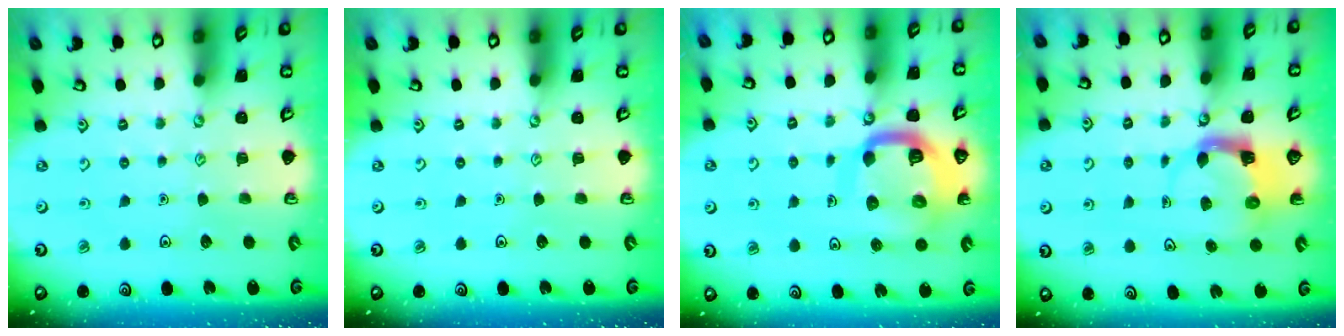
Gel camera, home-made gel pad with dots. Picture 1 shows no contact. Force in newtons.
{"total": 0.0}
{"total": 13.8, "press": 13.7, "slide": 1.6}
{"total": 3.8, "press": 3.8, "slide": 0.6}